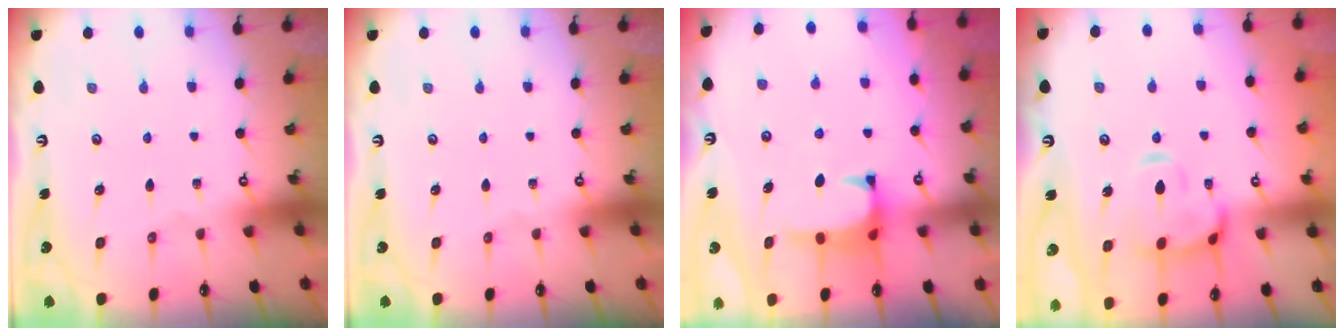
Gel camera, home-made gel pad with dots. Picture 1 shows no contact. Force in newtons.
{"total": 0.0}
{"total": 0.7, "press": 0.0, "slide": 0.7}
{"total": 5.8, "press": 5.6, "slide": 1.5}